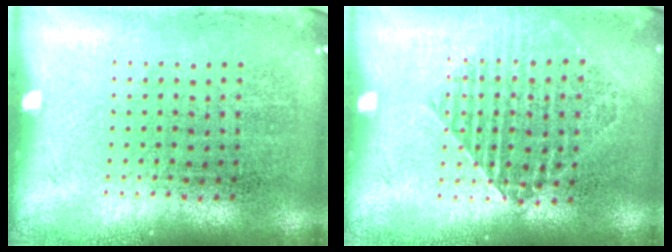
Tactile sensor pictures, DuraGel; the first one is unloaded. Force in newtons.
{"total": 1.3, "press": 1.2, "slide": 0.4}